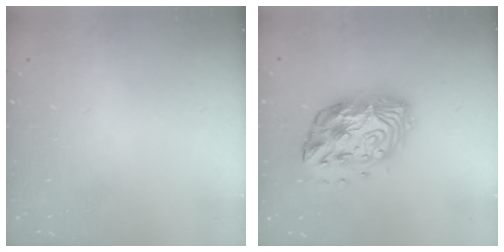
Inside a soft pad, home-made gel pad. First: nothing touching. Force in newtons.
{"total": 15.1, "press": 15.1, "slide": 0.7}